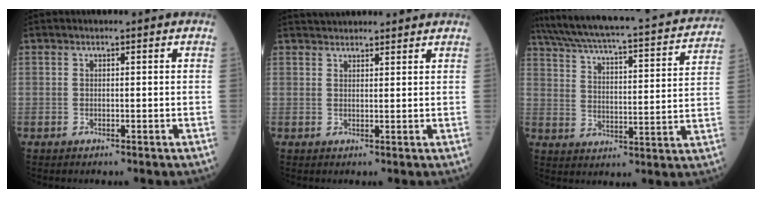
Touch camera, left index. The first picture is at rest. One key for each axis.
{"total": 7.4, "fx": 7.0, "fy": 1.3, "fz": 2.0, "tx": -0.028, "ty": 0.034, "tz": 0.096}
{"total": 25.6, "fx": 22.6, "fy": 4.0, "fz": 11.4, "tx": -0.196, "ty": -0.013, "tz": 0.299}